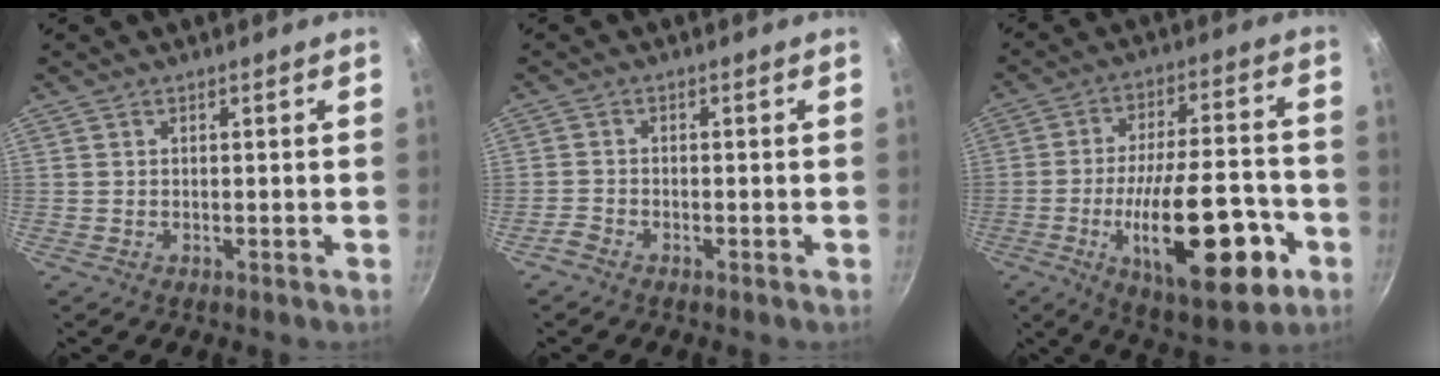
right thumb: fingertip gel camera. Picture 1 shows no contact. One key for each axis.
{"total": 1.8, "fx": -1.6, "fy": 0.6, "fz": 0.7, "tx": -0.031, "ty": 0.012, "tz": -0.035}
{"total": 23.1, "fx": -7.7, "fy": 9.0, "fz": 19.8, "tx": -0.281, "ty": 0.027, "tz": -0.110}